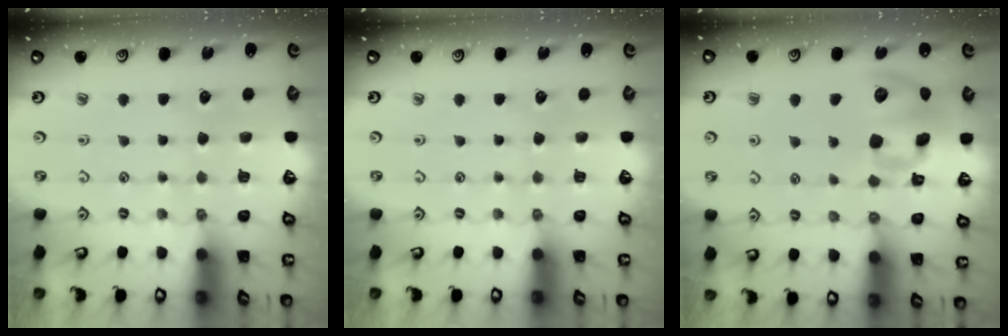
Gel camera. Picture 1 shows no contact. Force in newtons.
{"total": 0.0}
{"total": 12.2, "press": 12.0, "slide": 2.1}